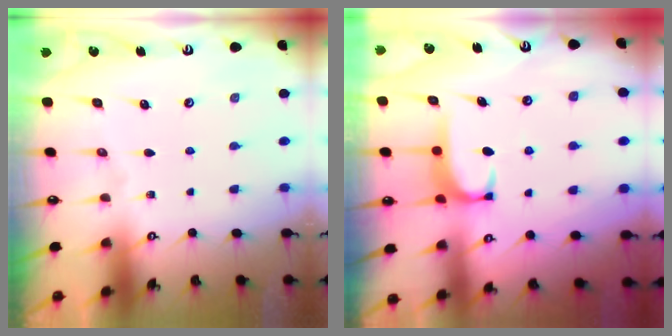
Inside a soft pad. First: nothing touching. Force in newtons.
{"total": 1.9, "press": 1.9, "slide": 0.5}